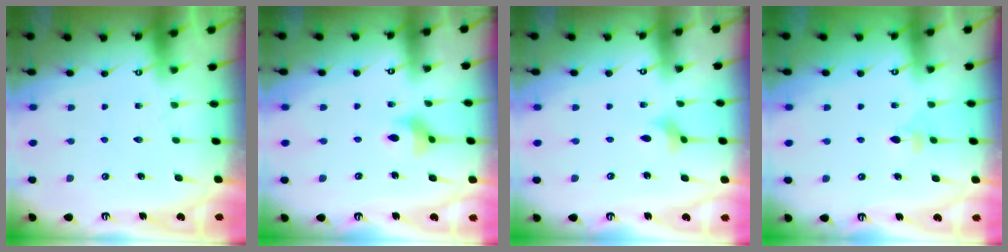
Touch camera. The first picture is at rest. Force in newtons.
{"total": 4.6, "press": 4.6, "slide": 0.6}
{"total": 2.3, "press": 2.3, "slide": 0.5}
{"total": 3.1, "press": 3.0, "slide": 0.8}